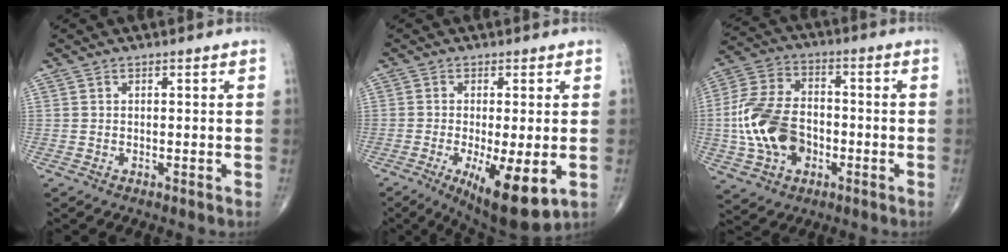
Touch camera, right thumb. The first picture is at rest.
{"total": 12.0, "force": [-3.6, 3.5, 11.0], "torque": [-0.177, -0.022, -0.047]}
{"total": 15.5, "force": [-3.0, 10.6, 10.9], "torque": [-0.204, 0.027, -0.057]}